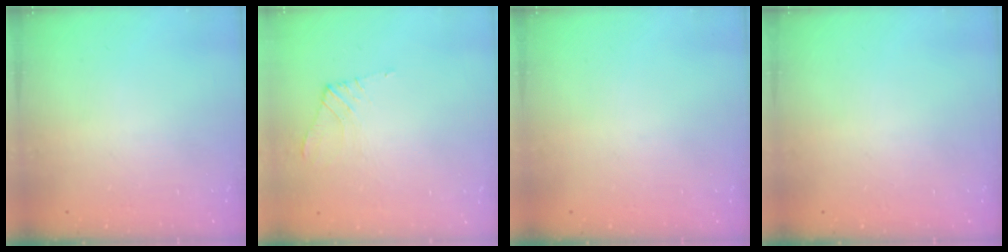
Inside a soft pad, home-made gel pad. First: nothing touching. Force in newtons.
{"total": 3.0, "press": 3.0, "slide": 0.4}
{"total": 0.0}
{"total": 0.0}